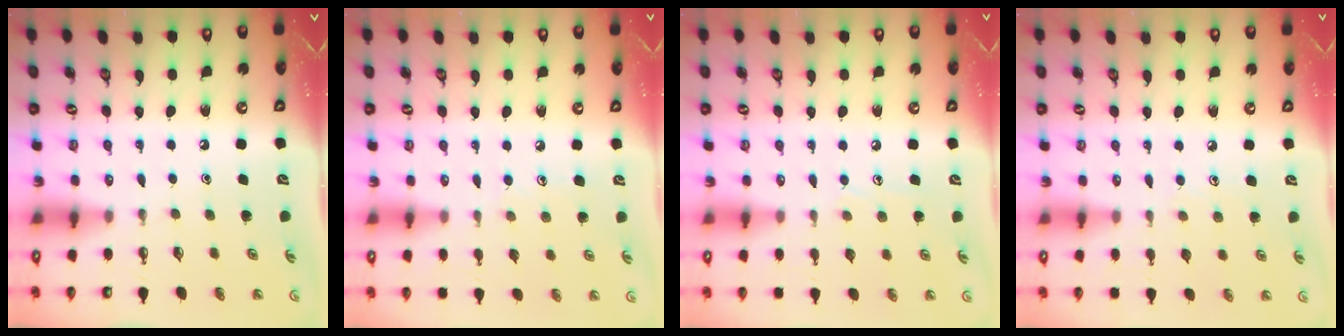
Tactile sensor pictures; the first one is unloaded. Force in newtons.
{"total": 5.1, "press": 5.1, "slide": 0.5}
{"total": 5.4, "press": 5.4, "slide": 0.5}
{"total": 3.6, "press": 3.6, "slide": 0.4}